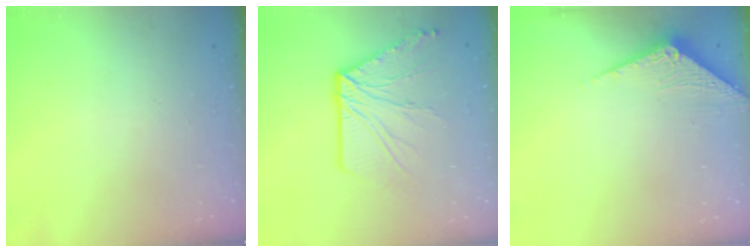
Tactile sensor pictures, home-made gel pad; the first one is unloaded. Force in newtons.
{"total": 12.4, "press": 12.4, "slide": 0.5}
{"total": 3.4, "press": 3.4, "slide": 0.3}